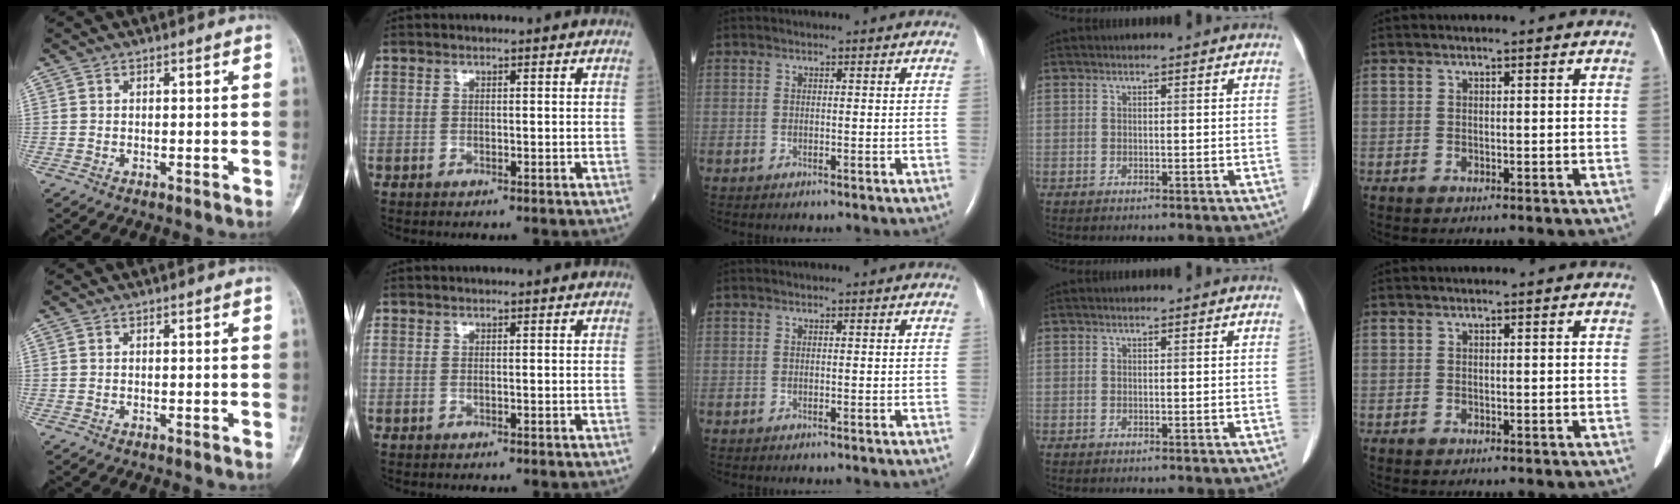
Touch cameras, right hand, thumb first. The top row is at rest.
{}